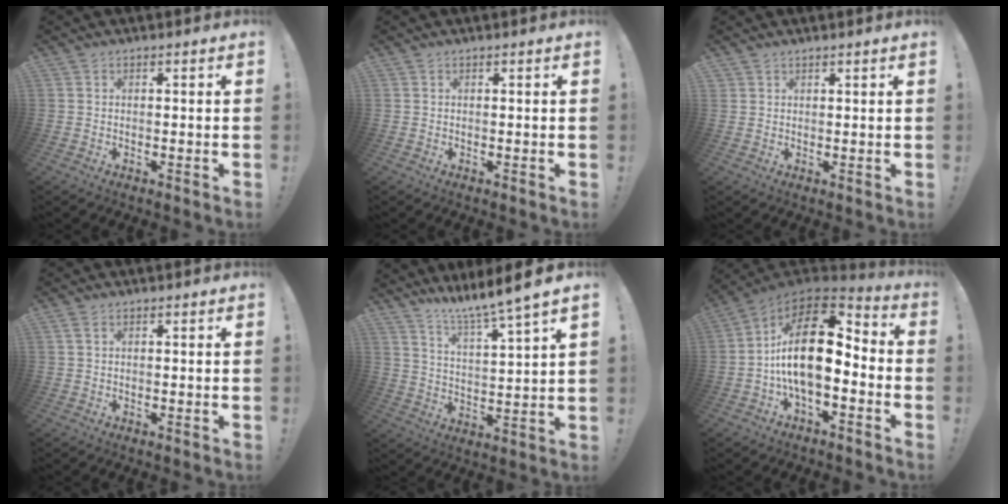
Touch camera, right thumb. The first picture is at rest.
{"total": 0.0}
{"total": 1.3, "force": [1.2, 0.4, 0.2], "torque": [-0.001, -0.006, 0.022]}
{"total": 1.1, "force": [0.4, 0.4, 0.9], "torque": [-0.026, 0.006, 0.008]}
{"total": 9.5, "force": [8.3, -1.3, 4.3], "torque": [-0.091, -0.071, 0.135]}
{"total": 19.6, "force": [0.6, 9.1, 17.4], "torque": [-0.316, 0.006, 0.012]}